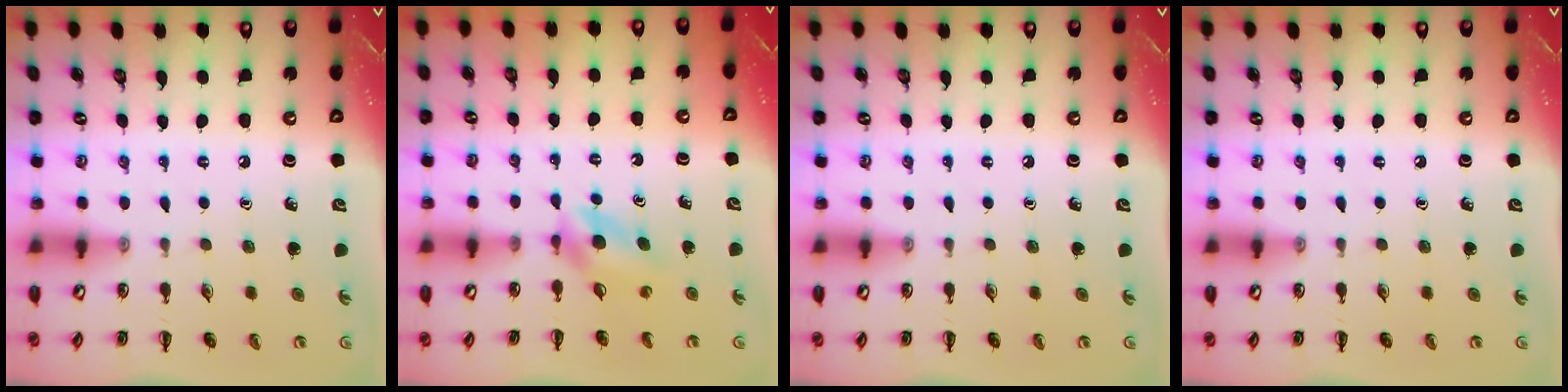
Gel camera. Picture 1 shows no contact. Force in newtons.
{"total": 4.0, "press": 3.8, "slide": 1.3}
{"total": 0.0}
{"total": 0.0}